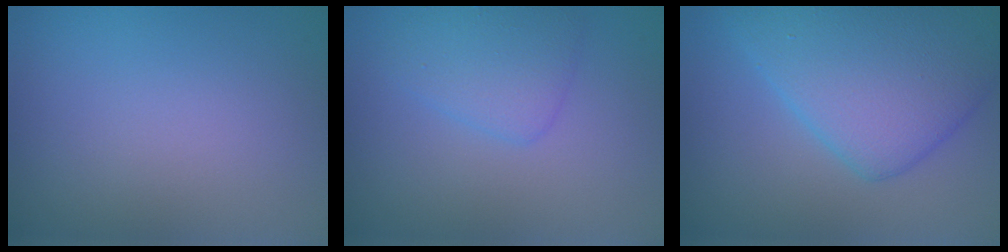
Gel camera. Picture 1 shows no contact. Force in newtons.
{"total": 2.5, "press": 2.5, "slide": 0.1}
{"total": 7.9, "press": 7.9, "slide": 0.2}